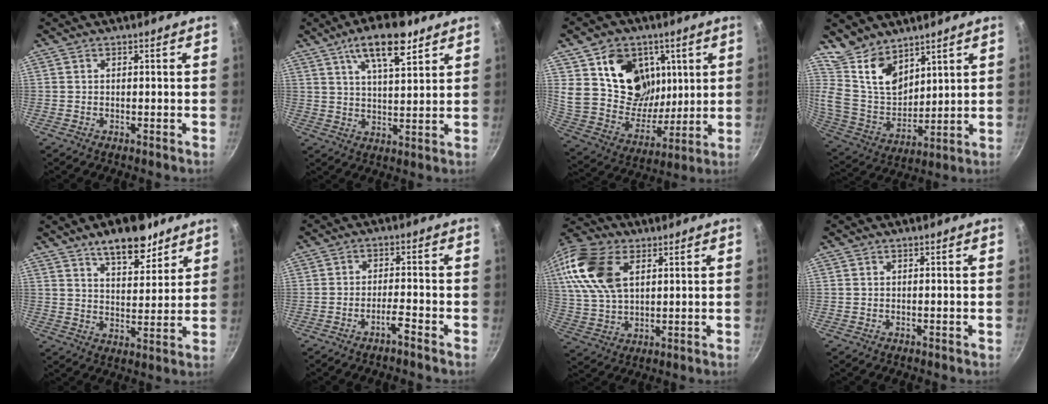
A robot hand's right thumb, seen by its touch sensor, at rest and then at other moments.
{"total": 11.0, "force": [6.3, 3.8, 8.2], "torque": [-0.121, -0.021, 0.105]}
{"total": 19.6, "force": [7.4, 15.1, 10.2], "torque": [-0.135, -0.051, 0.144]}
{"total": 12.1, "force": [8.7, 6.6, 5.2], "torque": [-0.066, -0.063, 0.182]}
{"total": 11.1, "force": [7.6, 4.8, 6.4], "torque": [-0.062, -0.045, 0.118]}
{"total": 2.9, "force": [-2.2, 0.1, 1.9], "torque": [-0.039, 0.021, -0.036]}
{"total": 17.3, "force": [6.1, 10.6, 12.2], "torque": [-0.241, -0.001, 0.115]}
{"total": 0.0}